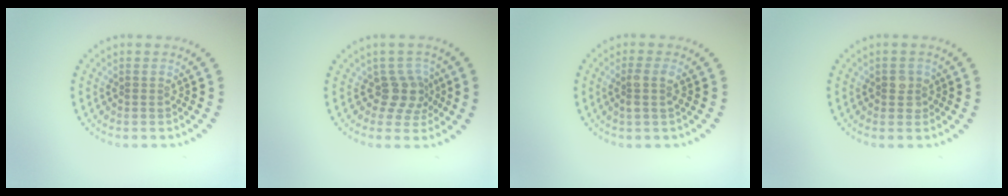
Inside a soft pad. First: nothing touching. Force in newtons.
{"total": 2.8, "press": 2.1, "slide": 1.8}
{"total": 1.6, "press": 1.4, "slide": 0.8}
{"total": 1.5, "press": 1.4, "slide": 0.5}